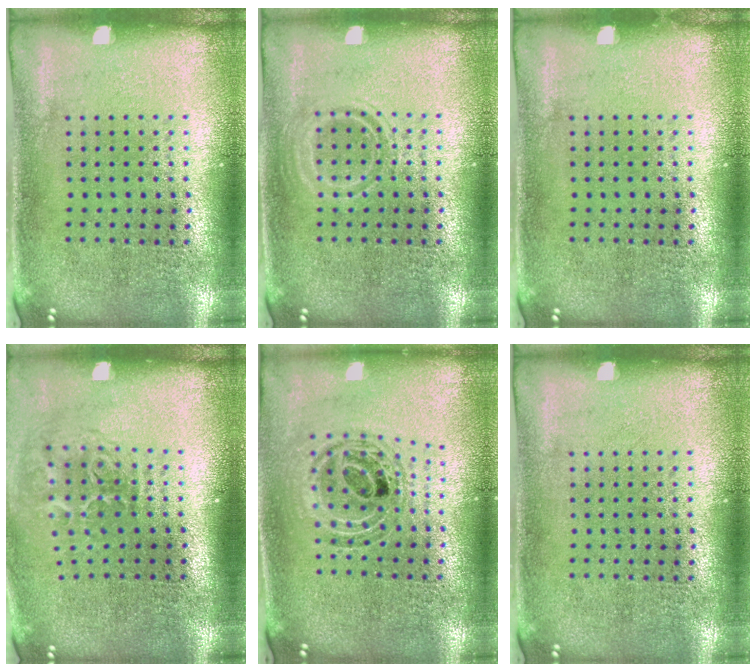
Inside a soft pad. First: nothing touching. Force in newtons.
{"total": 1.5, "press": 1.5, "slide": 0.3}
{"total": 0.0}
{"total": 1.9, "press": 1.2, "slide": 1.5}
{"total": 0.8, "press": 0.8, "slide": 0.2}
{"total": 0.0}